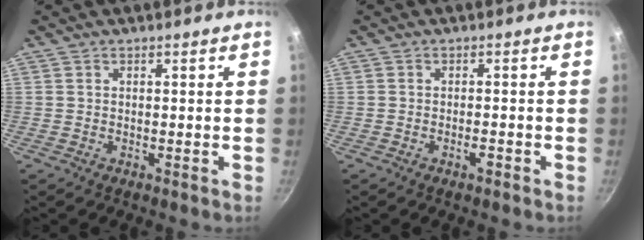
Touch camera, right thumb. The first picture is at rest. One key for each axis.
{"total": 1.7, "fx": -1.0, "fy": 0.5, "fz": 1.3, "tx": -0.019, "ty": 0.009, "tz": -0.018}